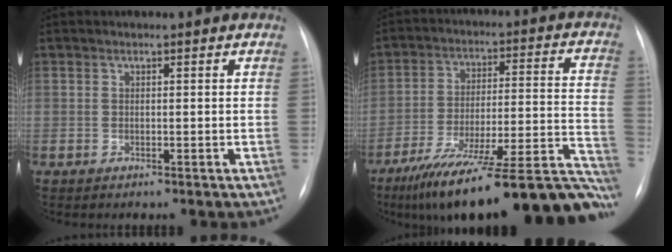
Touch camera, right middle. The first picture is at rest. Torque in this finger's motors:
{"motor_torque": [1.08, -1.06, 0.48, 0.21]}